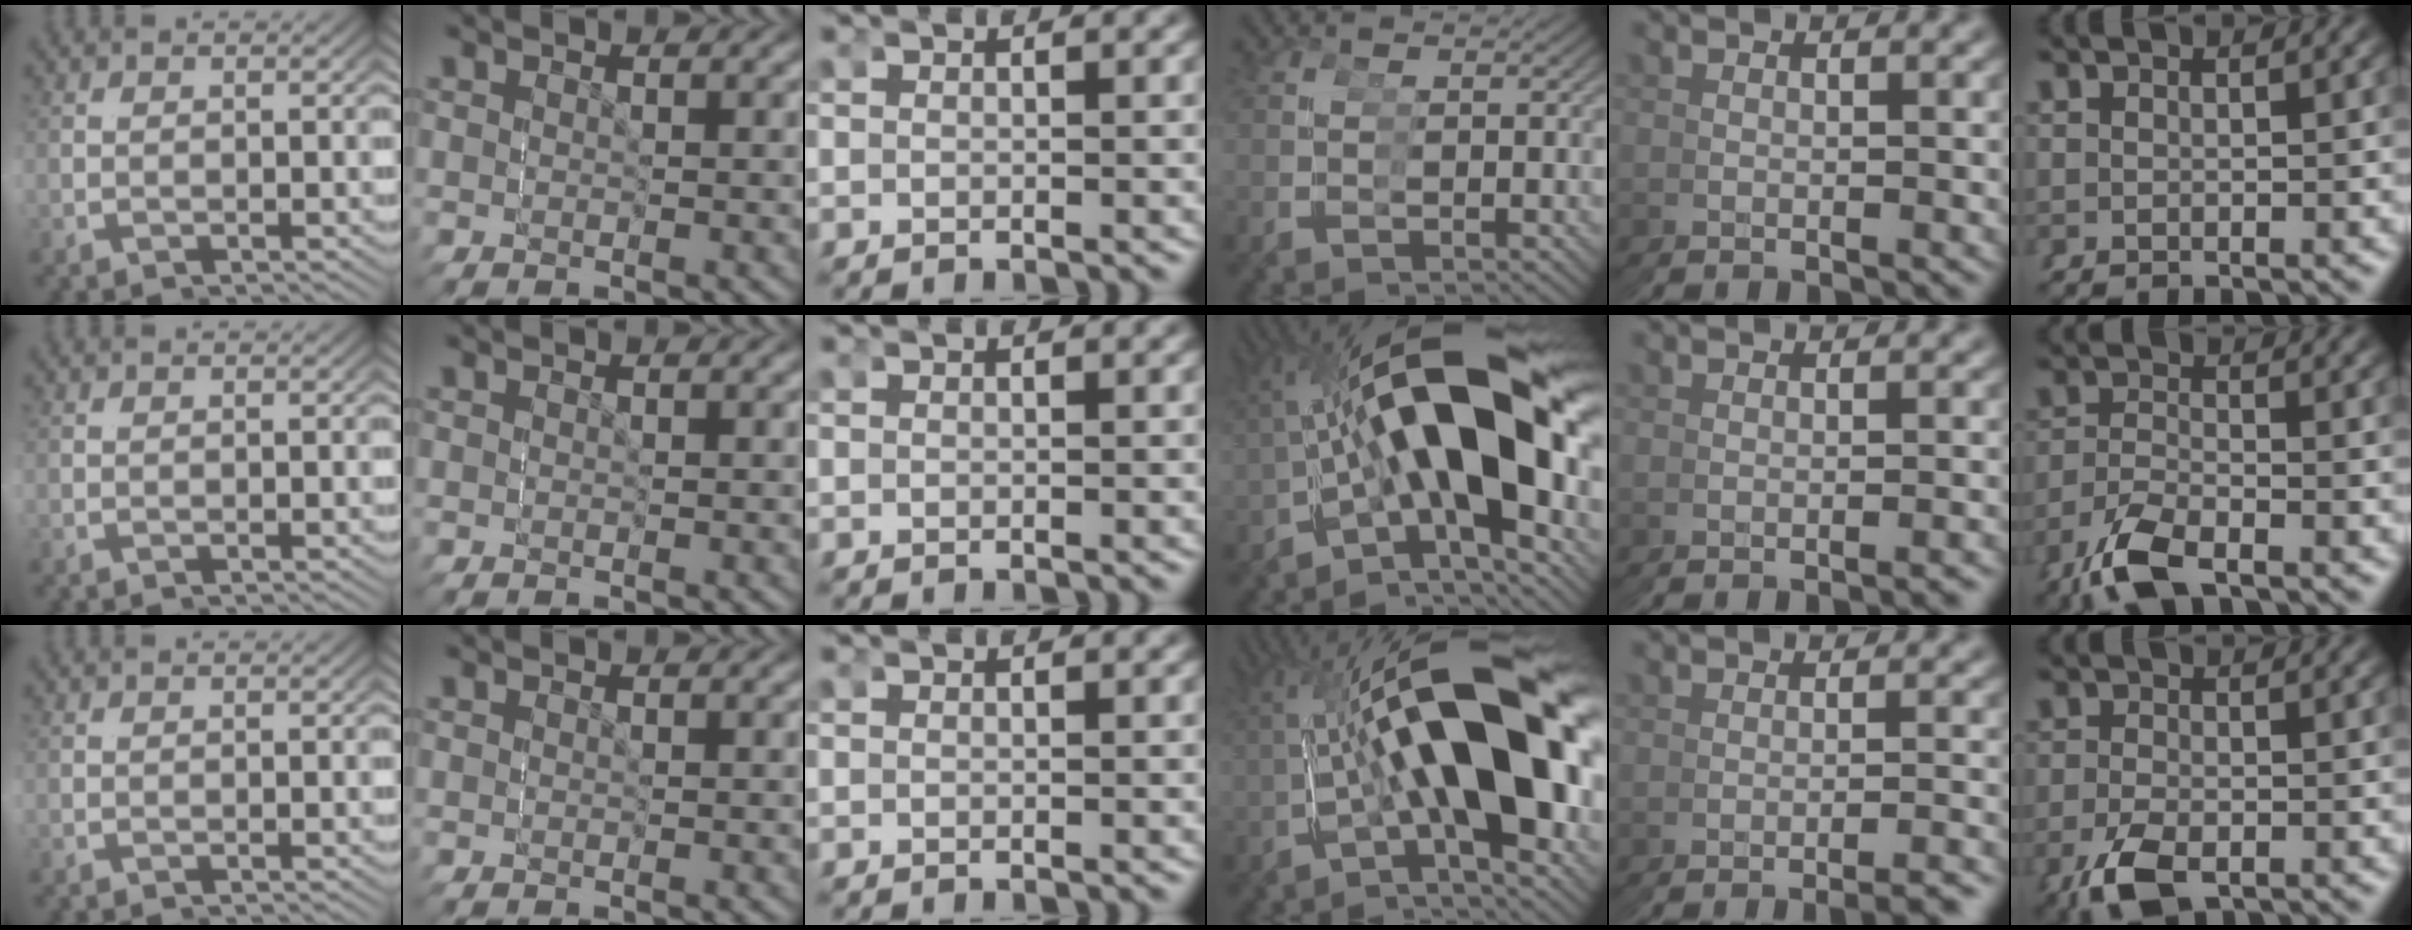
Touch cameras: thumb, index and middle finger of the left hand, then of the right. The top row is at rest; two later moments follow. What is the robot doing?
{"motion": "grasp_and_lifting", "object": "screwdriver"}